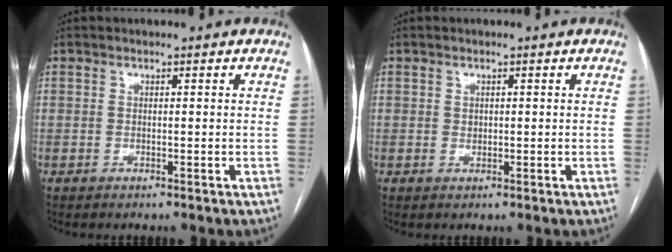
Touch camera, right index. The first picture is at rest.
{"total": 1.0, "force": [0.1, 0.8, 0.5], "torque": [-0.009, 0.000, 0.004]}